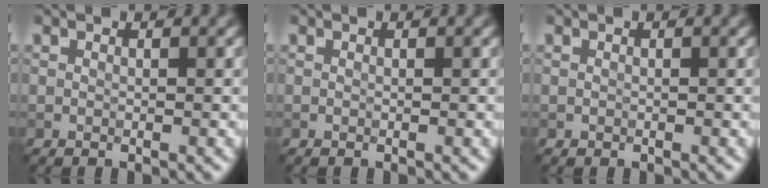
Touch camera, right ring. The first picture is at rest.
{"total": 0.0}
{"total": 0.0}